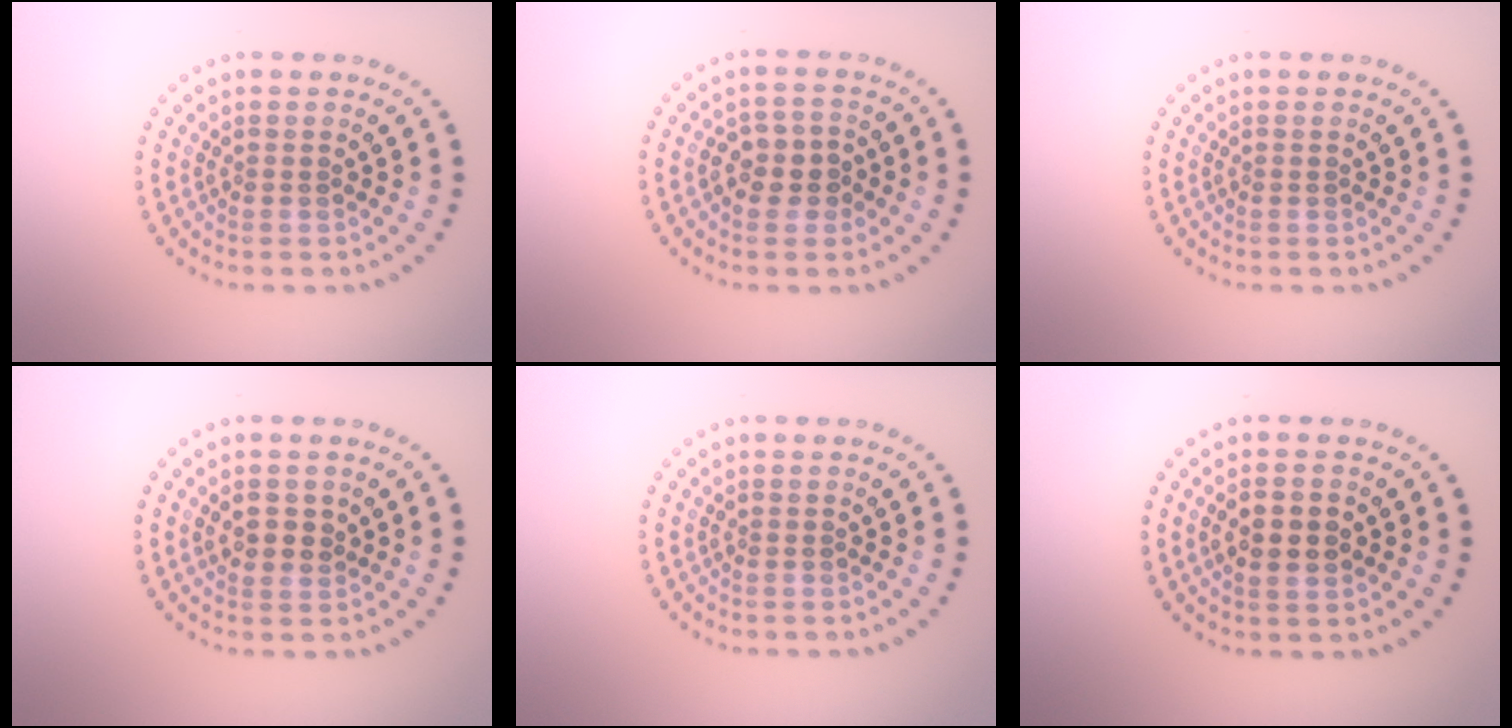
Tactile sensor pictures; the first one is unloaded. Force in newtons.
{"total": 2.8, "press": 2.7, "slide": 0.8}
{"total": 0.0}
{"total": 1.5, "press": 1.3, "slide": 0.6}
{"total": 0.0}
{"total": 2.8, "press": 2.8, "slide": 0.2}